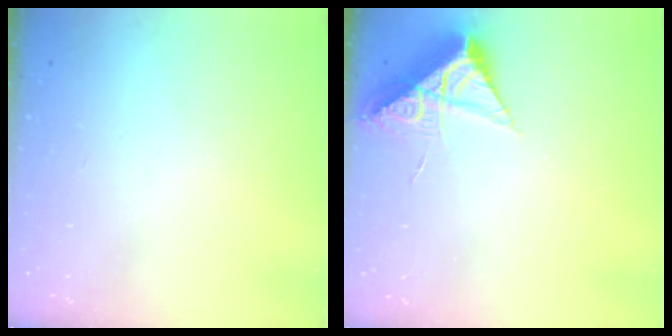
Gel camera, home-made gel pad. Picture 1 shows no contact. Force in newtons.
{"total": 8.5, "press": 8.5, "slide": 0.5}